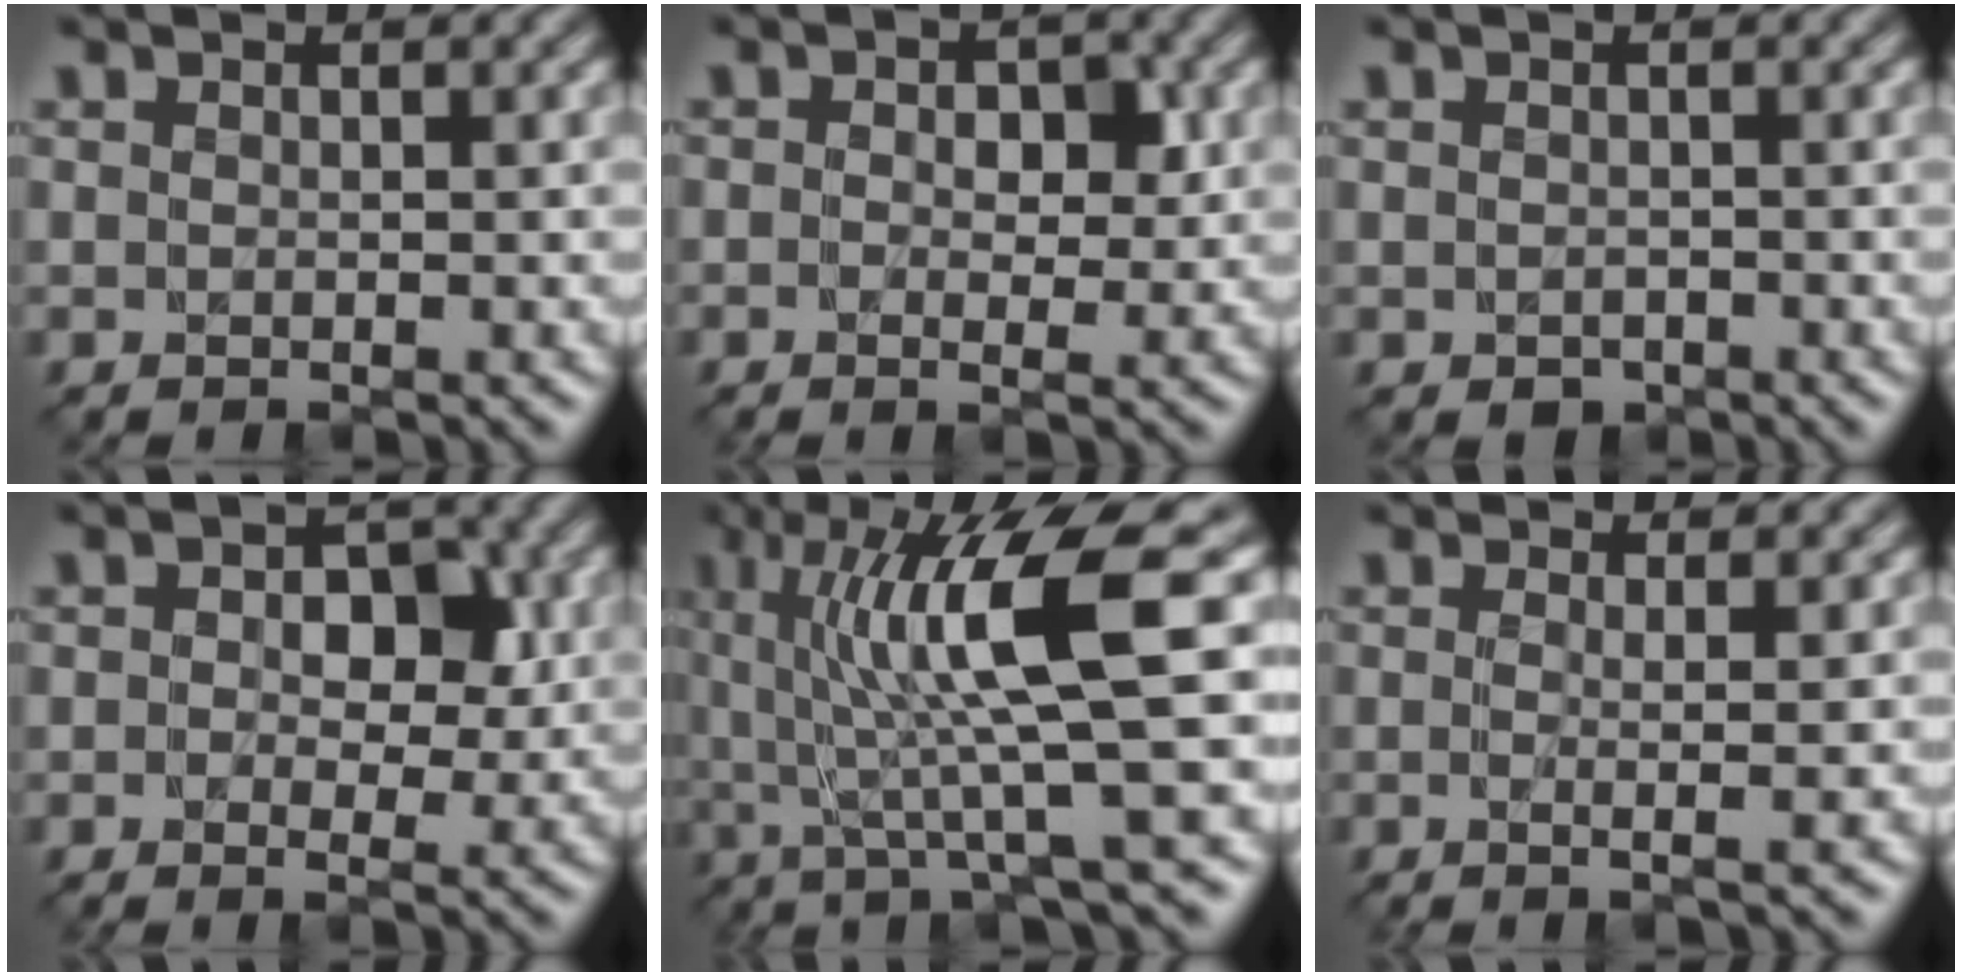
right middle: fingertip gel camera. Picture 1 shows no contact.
{"total": 3.1, "force": [0.3, 1.8, 2.6], "torque": [-0.036, -0.002, 0.002]}
{"total": 0.8, "force": [-0.4, 0.6, 0.0], "torque": [-0.001, -0.005, -0.006]}
{"total": 5.2, "force": [0.6, 3.1, 4.1], "torque": [-0.048, 0.003, 0.003]}
{"total": 10.8, "force": [2.1, 1.8, 10.4], "torque": [-0.156, 0.000, 0.037]}
{"total": 1.5, "force": [-0.1, 0.2, 1.5], "torque": [-0.029, -0.005, -0.010]}